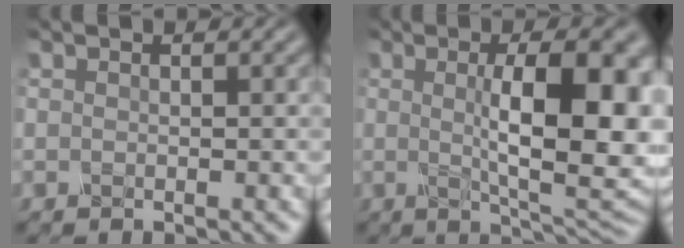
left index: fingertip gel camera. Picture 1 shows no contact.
{"total": 11.1, "force": [0.9, 3.0, 10.6], "torque": [-0.137, 0.000, 0.017]}